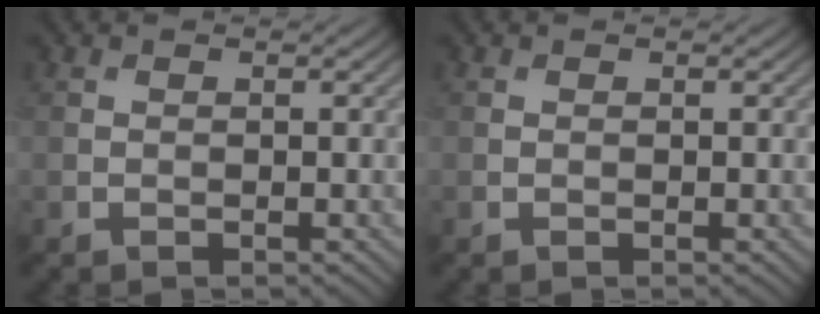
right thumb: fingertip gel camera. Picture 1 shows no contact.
{"total": 0.0}